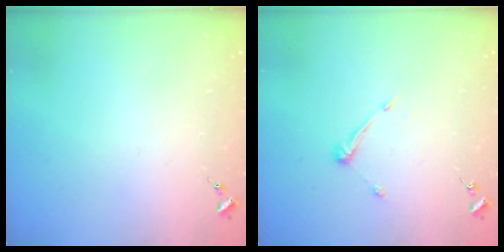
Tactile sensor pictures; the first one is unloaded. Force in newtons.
{"total": 6.6, "press": 6.6, "slide": 0.5}